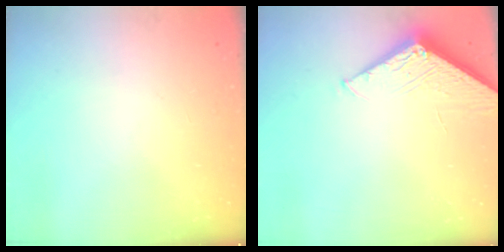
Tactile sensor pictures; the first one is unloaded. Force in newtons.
{"total": 6.1, "press": 6.1, "slide": 0.5}